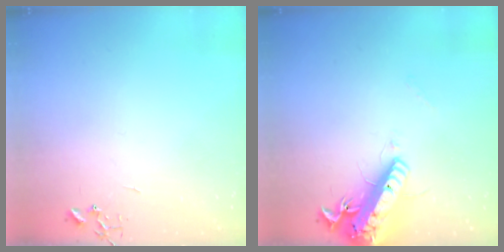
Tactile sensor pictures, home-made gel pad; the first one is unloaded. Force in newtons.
{"total": 18.1, "press": 17.7, "slide": 3.6}